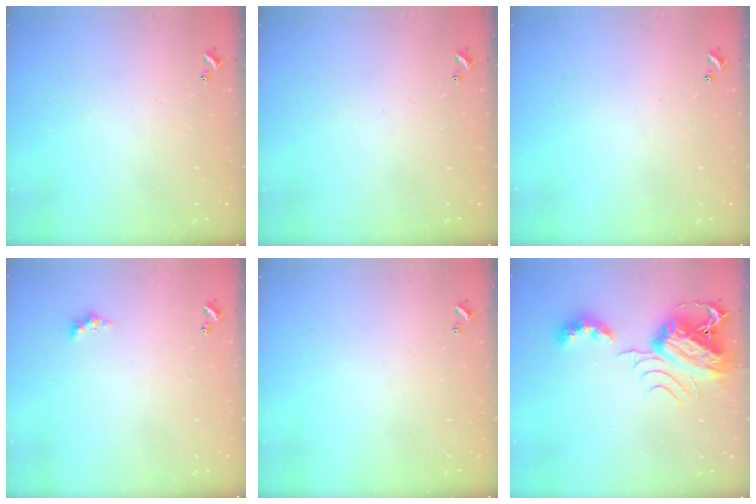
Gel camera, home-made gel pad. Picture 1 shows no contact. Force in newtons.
{"total": 0.0}
{"total": 0.0}
{"total": 1.6, "press": 1.5, "slide": 0.5}
{"total": 0.0}
{"total": 10.9, "press": 10.8, "slide": 1.3}